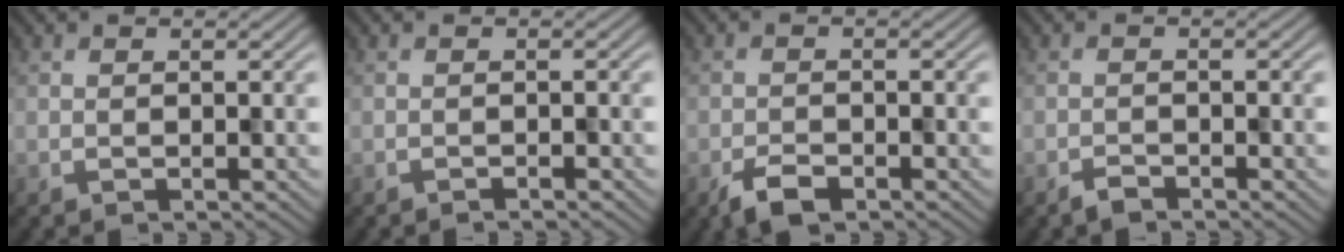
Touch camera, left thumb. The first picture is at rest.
{"total": 0.7, "force": [-0.6, 0.0, 0.3], "torque": [-0.002, 0.001, -0.012]}
{"total": 3.4, "force": [-2.2, 1.6, 2.0], "torque": [-0.037, -0.005, -0.044]}
{"total": 1.3, "force": [-1.1, 0.4, 0.5], "torque": [-0.009, 0.000, -0.023]}